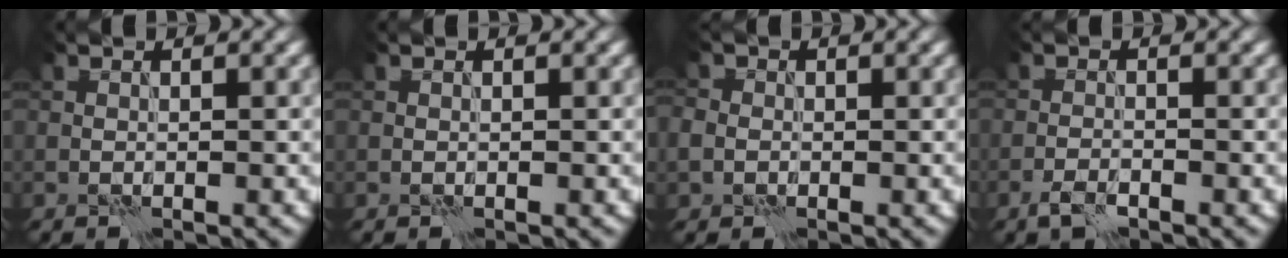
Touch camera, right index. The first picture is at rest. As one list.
[{"total": 0.0}, {"total": 2.4, "force": [0.0, 2.3, 0.8], "torque": [-0.009, 0.009, -0.010]}, {"total": 1.5, "force": [-1.1, 0.5, 1.0], "torque": [-0.022, 0.001, -0.024]}]